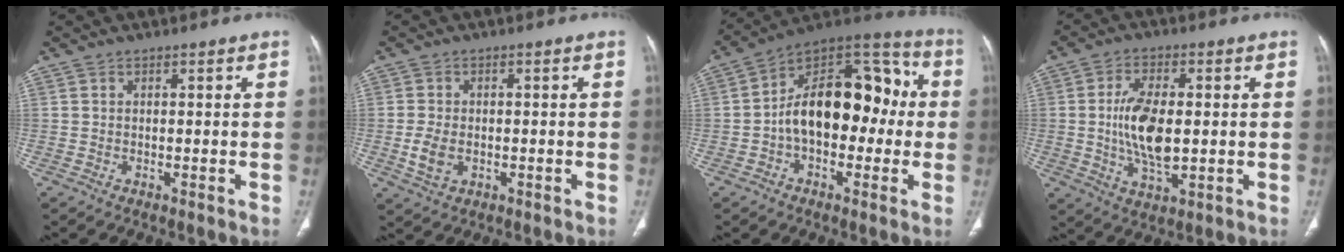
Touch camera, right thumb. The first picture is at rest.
{"total": 4.9, "force": [-0.9, 3.2, 3.5], "torque": [-0.075, -0.003, -0.012]}
{"total": 20.1, "force": [-0.5, 12.1, 16.1], "torque": [-0.216, 0.059, -0.017]}
{"total": 11.3, "force": [0.0, 5.5, 9.9], "torque": [-0.189, -0.007, 0.004]}